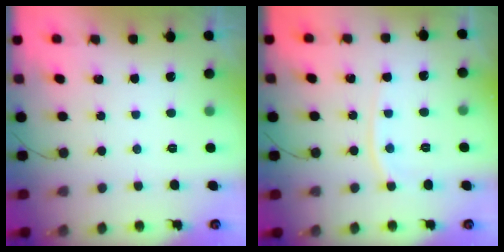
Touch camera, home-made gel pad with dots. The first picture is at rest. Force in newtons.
{"total": 5.7, "press": 5.6, "slide": 0.8}